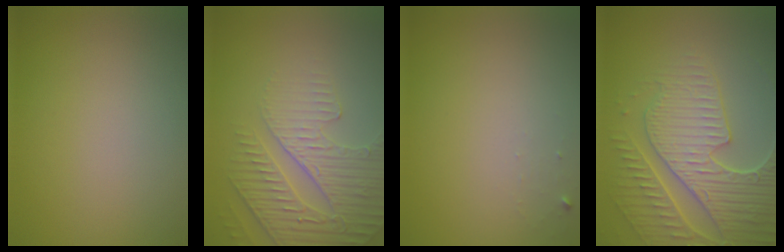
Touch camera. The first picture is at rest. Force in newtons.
{"total": 4.2, "press": 4.0, "slide": 1.4}
{"total": 0.6, "press": 0.6, "slide": 0.1}
{"total": 7.8, "press": 6.0, "slide": 5.0}